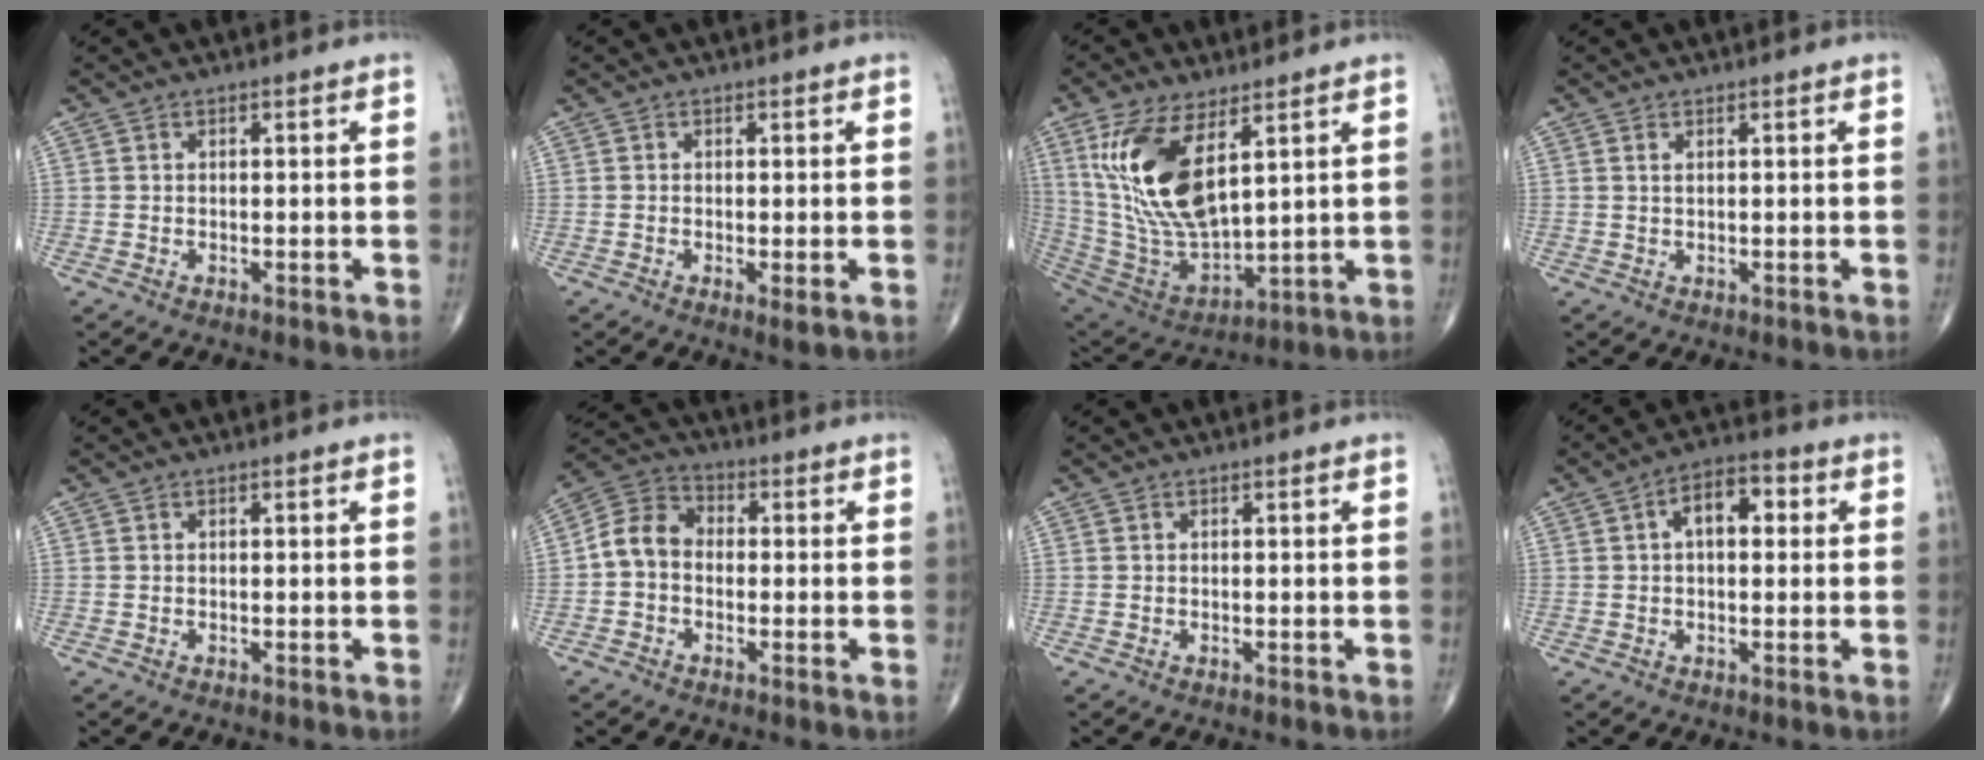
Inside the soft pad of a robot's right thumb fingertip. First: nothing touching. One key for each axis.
{"total": 1.7, "fx": -0.4, "fy": 0.3, "fz": 1.6, "tx": -0.035, "ty": -0.009, "tz": -0.009}
{"total": 18.8, "fx": 7.0, "fy": 8.3, "fz": 15.4, "tx": -0.299, "ty": -0.030, "tz": 0.150}
{"total": 0.7, "fx": 0.3, "fy": 0.2, "fz": 0.5, "tx": -0.012, "ty": 0.002, "tz": 0.007}
{"total": 0.0}
{"total": 7.3, "fx": -0.8, "fy": 5.8, "fz": 4.4, "tx": -0.067, "ty": 0.027, "tz": -0.034}
{"total": 0.0}
{"total": 7.3, "fx": 1.4, "fy": 4.1, "fz": 5.9, "tx": -0.079, "ty": 0.021, "tz": 0.013}